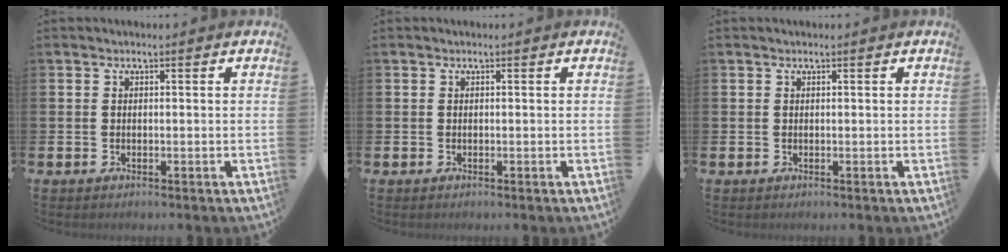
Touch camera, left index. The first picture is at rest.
{"total": 0.0}
{"total": 0.0}